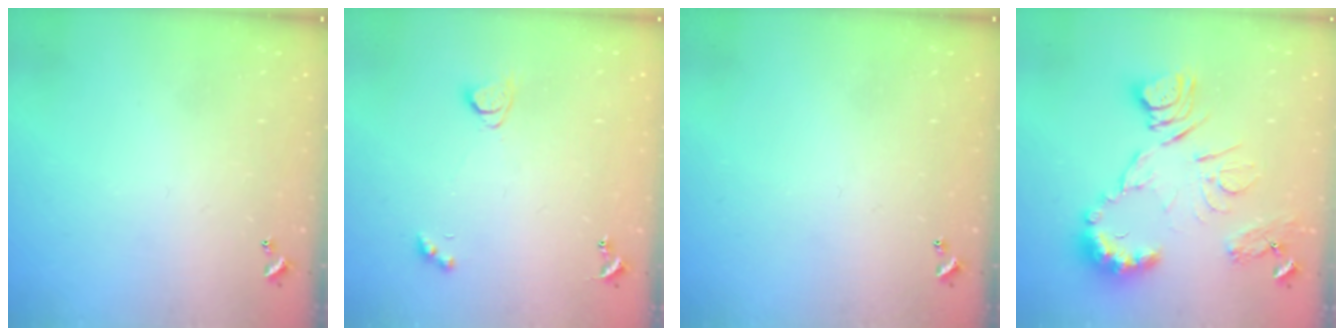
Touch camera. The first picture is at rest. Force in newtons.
{"total": 1.9, "press": 1.9, "slide": 0.4}
{"total": 0.0}
{"total": 14.5, "press": 14.5, "slide": 0.7}